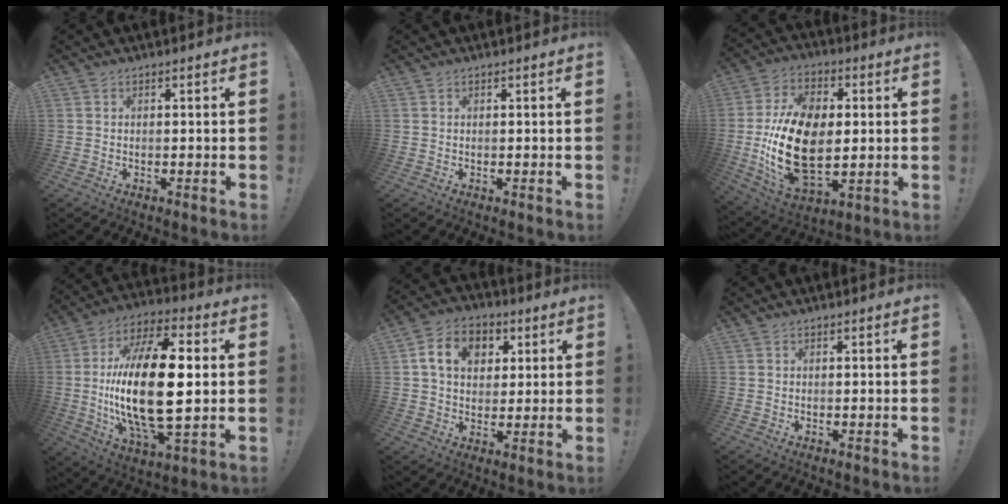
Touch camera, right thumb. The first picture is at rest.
{"total": 0.0}
{"total": 22.6, "force": [-1.0, 14.1, 17.7], "torque": [-0.363, 0.001, -0.009]}
{"total": 26.0, "force": [0.0, 10.7, 23.7], "torque": [-0.476, -0.008, -0.008]}
{"total": 11.8, "force": [3.6, 9.1, 6.6], "torque": [-0.096, 0.004, 0.067]}
{"total": 0.0}